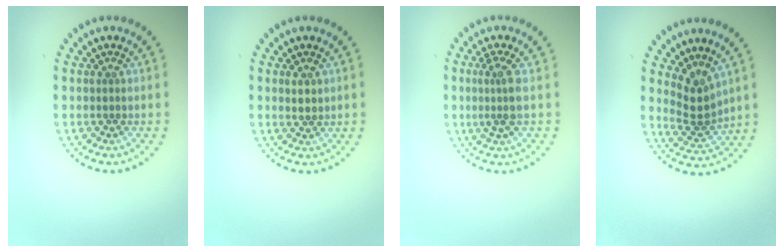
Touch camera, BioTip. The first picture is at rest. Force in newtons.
{"total": 1.2, "press": 1.0, "slide": 0.5}
{"total": 2.4, "press": 1.9, "slide": 1.5}
{"total": 2.9, "press": 2.2, "slide": 1.9}